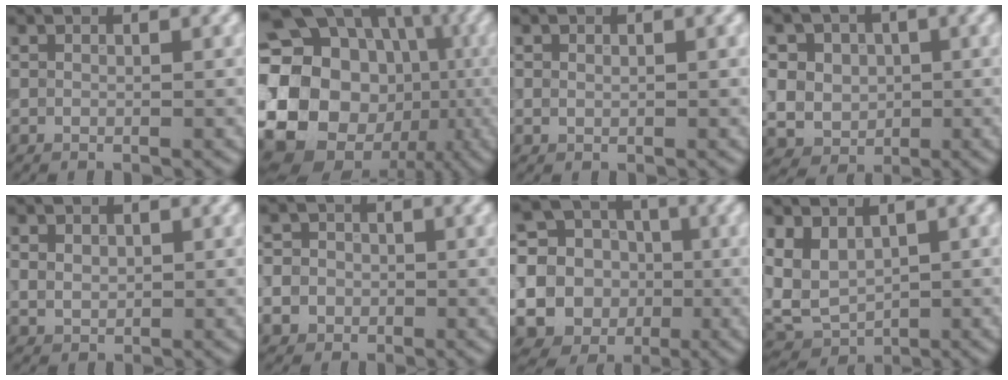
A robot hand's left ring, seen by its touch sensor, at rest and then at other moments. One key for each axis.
{"total": 22.6, "fx": -1.8, "fy": 19.1, "fz": 12.0, "tx": -0.204, "ty": 0.007, "tz": -0.071}
{"total": 0.6, "fx": 0.1, "fy": 0.5, "fz": 0.3, "tx": -0.002, "ty": -0.002, "tz": 0.002}
{"total": 7.7, "fx": 1.7, "fy": 6.8, "fz": 3.3, "tx": -0.066, "ty": 0.031, "tz": 0.011}
{"total": 1.6, "fx": 0.5, "fy": 1.3, "fz": 0.9, "tx": -0.015, "ty": -0.002, "tz": 0.012}
{"total": 6.4, "fx": -2.0, "fy": 5.7, "fz": 2.0, "tx": -0.043, "ty": -0.002, "tz": -0.067}
{"total": 20.2, "fx": -3.1, "fy": 19.2, "fz": 5.4, "tx": -0.156, "ty": 0.002, "tz": -0.089}
{"total": 4.3, "fx": 1.2, "fy": 3.0, "fz": 2.8, "tx": -0.060, "ty": 0.000, "tz": 0.019}